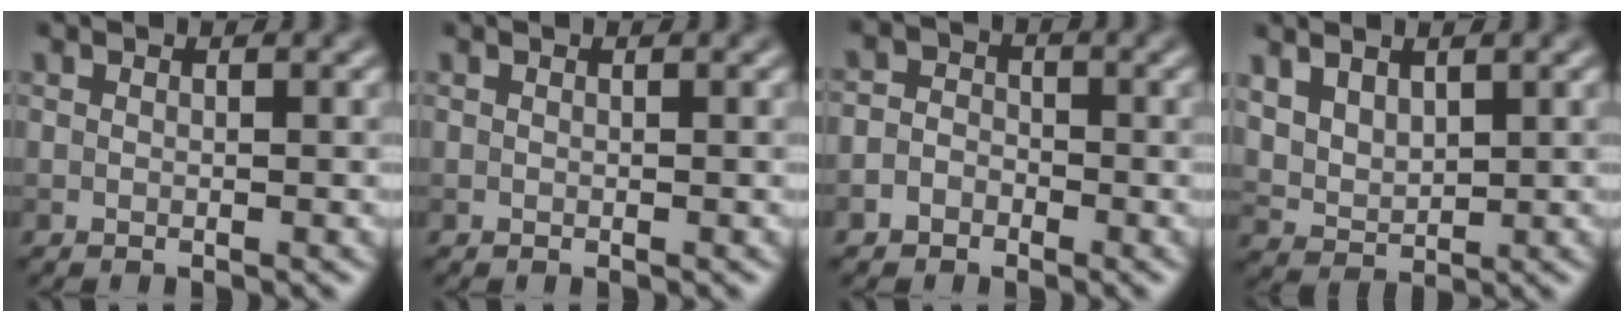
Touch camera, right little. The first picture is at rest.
{"total": 0.0}
{"total": 2.4, "force": [-1.1, 2.0, 0.7], "torque": [0.016, 0.007, -0.032]}
{"total": 3.3, "force": [1.7, 1.9, 2.1], "torque": [-0.045, 0.005, 0.034]}